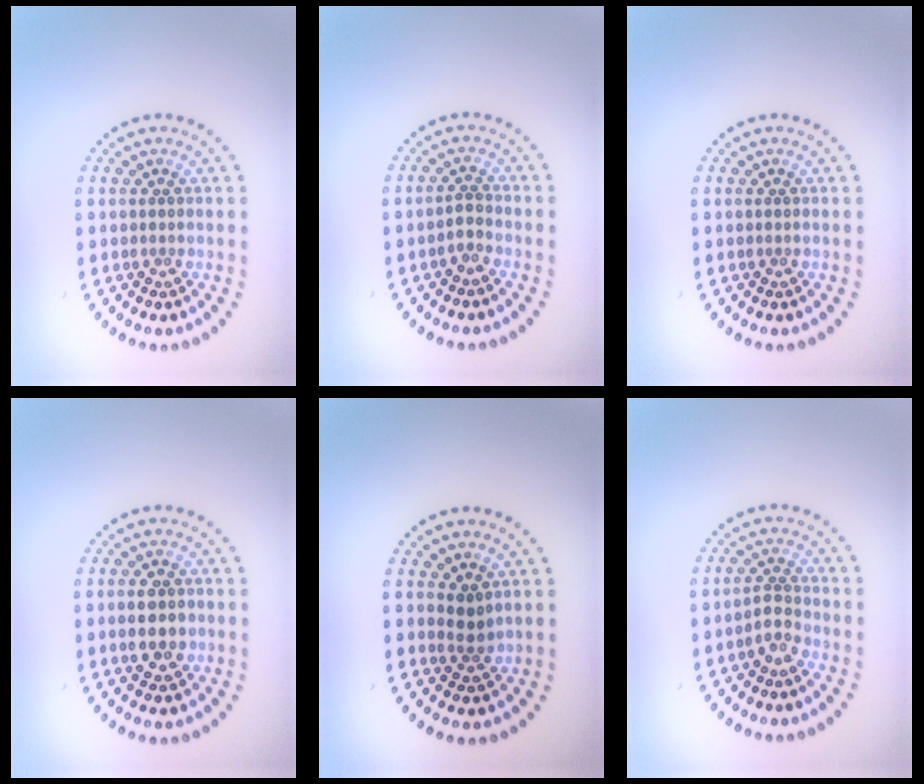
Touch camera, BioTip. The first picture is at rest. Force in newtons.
{"total": 1.1, "press": 0.9, "slide": 0.6}
{"total": 0.0}
{"total": 2.7, "press": 2.7, "slide": 0.2}
{"total": 1.4, "press": 1.1, "slide": 0.8}
{"total": 1.8, "press": 1.3, "slide": 1.2}